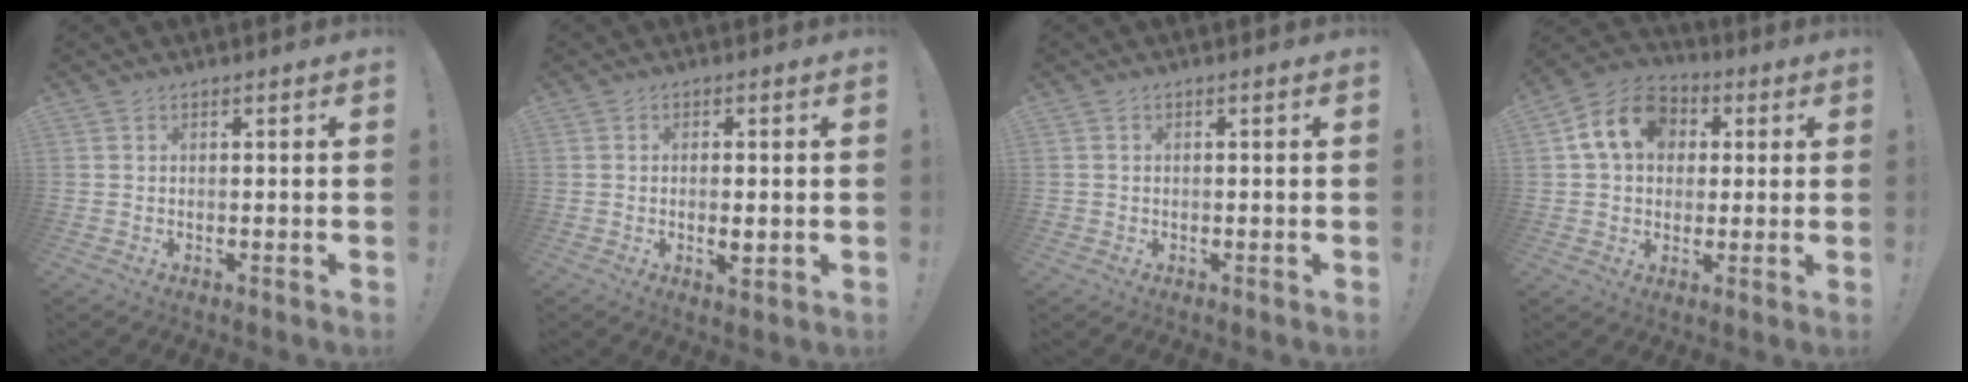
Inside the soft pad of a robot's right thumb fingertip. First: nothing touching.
{"total": 3.3, "force": [-0.4, 0.9, 3.1], "torque": [-0.034, -0.005, -0.009]}
{"total": 0.9, "force": [0.0, 0.9, 0.1], "torque": [-0.011, 0.005, 0.002]}
{"total": 14.2, "force": [3.8, 11.0, 8.1], "torque": [-0.130, 0.012, 0.079]}